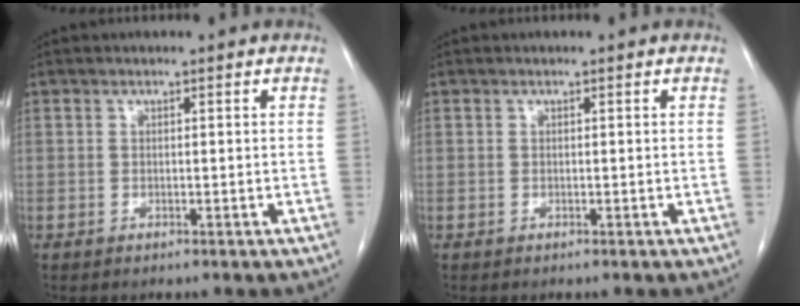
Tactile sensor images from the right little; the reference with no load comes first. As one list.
[{"total": 0.0}]